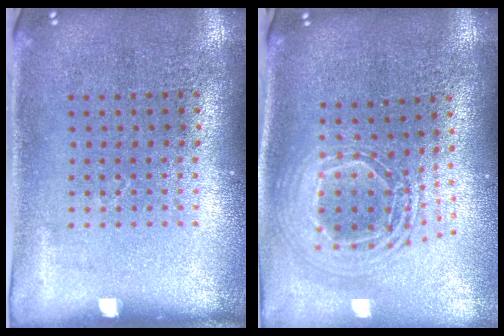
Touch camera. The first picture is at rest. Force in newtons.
{"total": 2.2, "press": 1.8, "slide": 1.4}